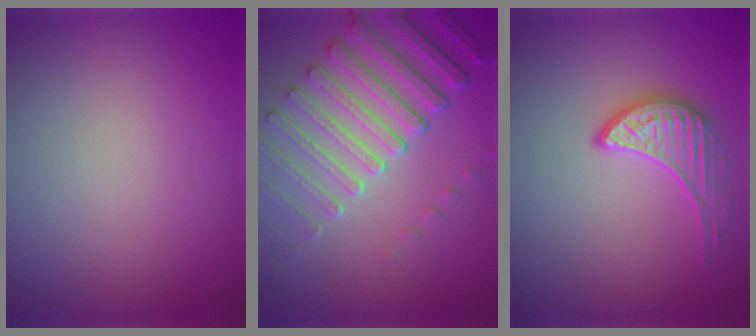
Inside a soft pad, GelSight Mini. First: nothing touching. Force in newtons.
{"total": 7.5, "press": 5.7, "slide": 4.9}
{"total": 3.5, "press": 3.0, "slide": 1.7}